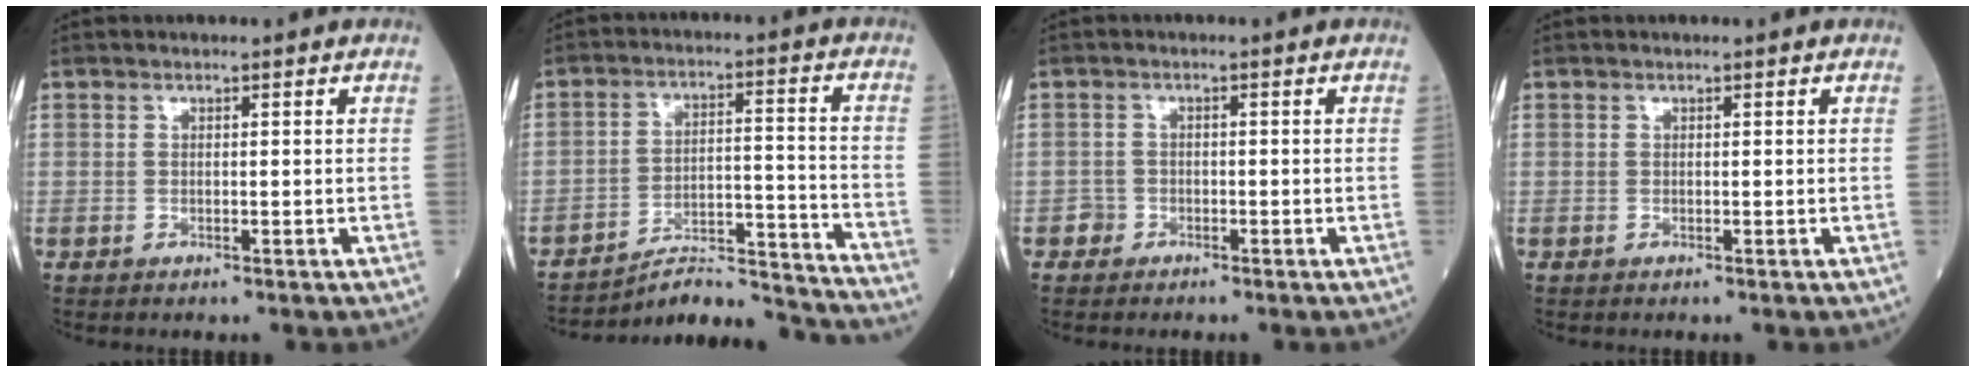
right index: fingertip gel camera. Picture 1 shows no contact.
{"total": 15.3, "force": [-15.1, -1.6, 2.3], "torque": [-0.025, 0.021, -0.227]}
{"total": 1.4, "force": [-1.0, 0.9, -0.1], "torque": [0.002, 0.006, -0.024]}
{"total": 0.0}